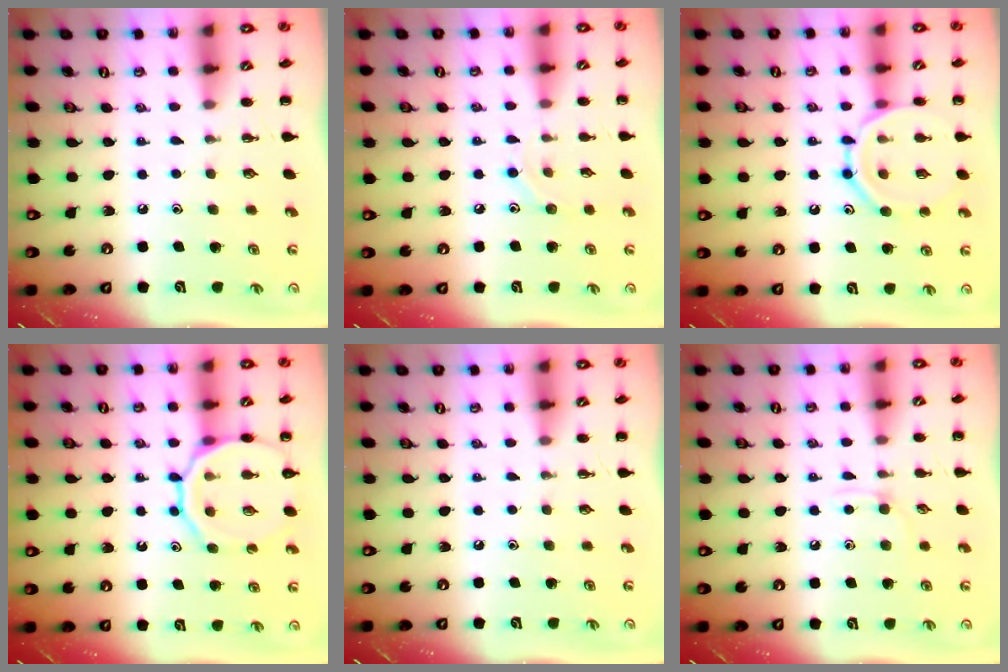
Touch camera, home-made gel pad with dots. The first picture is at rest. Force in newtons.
{"total": 6.7, "press": 6.6, "slide": 1.1}
{"total": 13.2, "press": 13.2, "slide": 0.9}
{"total": 14.3, "press": 14.1, "slide": 1.8}
{"total": 0.0}
{"total": 2.8, "press": 2.7, "slide": 0.9}